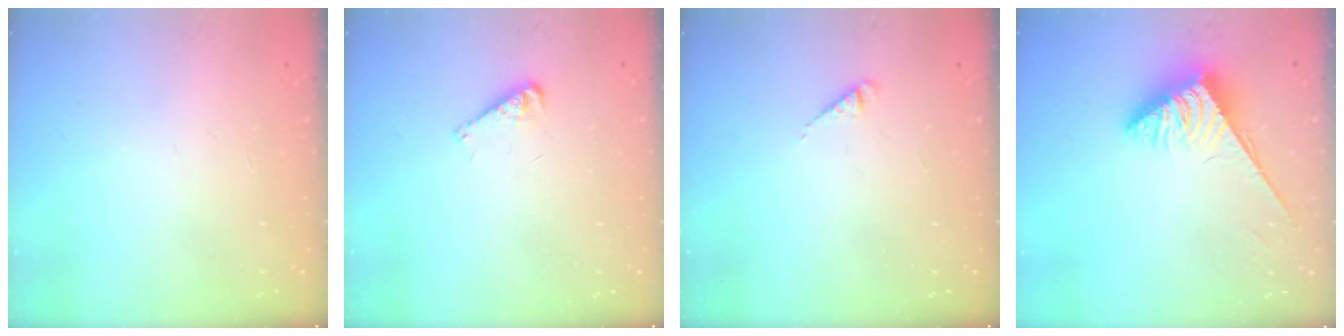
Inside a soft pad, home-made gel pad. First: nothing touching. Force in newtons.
{"total": 3.6, "press": 3.5, "slide": 0.6}
{"total": 2.3, "press": 2.3, "slide": 0.4}
{"total": 3.7, "press": 3.6, "slide": 0.6}